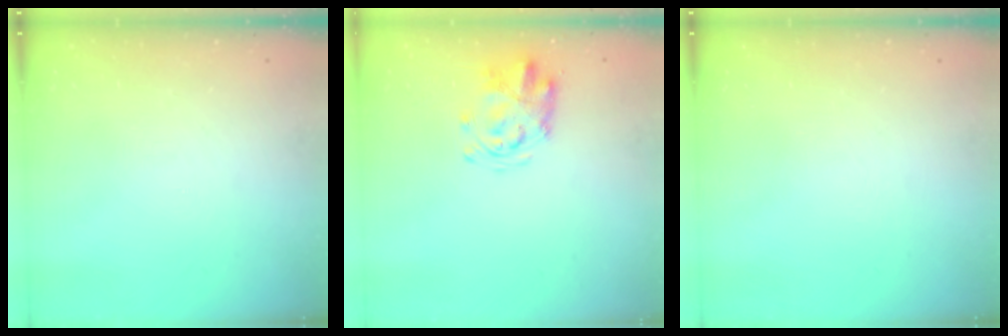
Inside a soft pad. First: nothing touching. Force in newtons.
{"total": 3.9, "press": 3.8, "slide": 0.8}
{"total": 0.0}